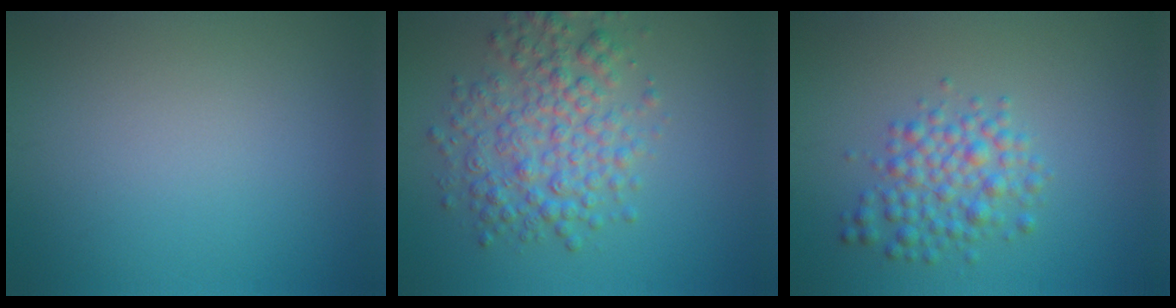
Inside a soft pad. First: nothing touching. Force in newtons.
{"total": 5.4, "press": 5.4, "slide": 0.0}
{"total": 3.6, "press": 3.6, "slide": 0.1}